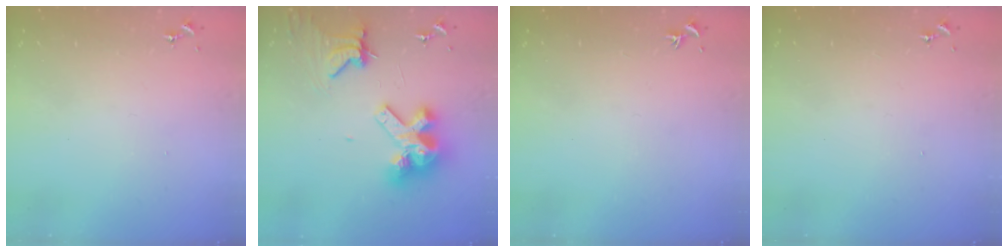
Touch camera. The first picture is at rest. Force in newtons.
{"total": 15.2, "press": 15.0, "slide": 2.0}
{"total": 0.0}
{"total": 0.0}